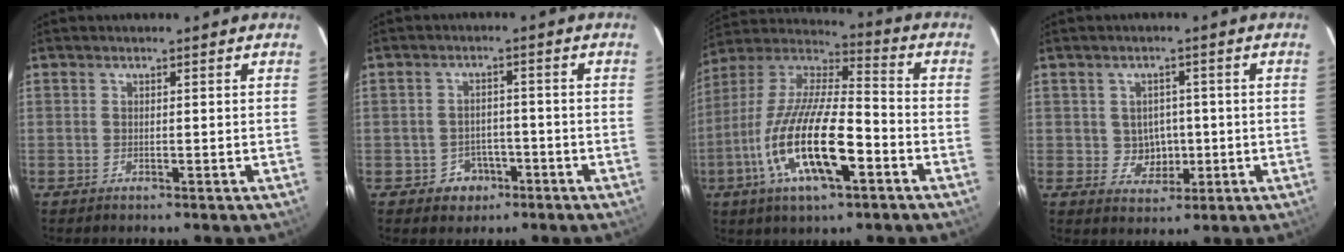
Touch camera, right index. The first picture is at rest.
{"total": 4.7, "force": [-2.5, 3.9, 0.7], "torque": [-0.028, 0.016, -0.024]}
{"total": 20.1, "force": [-7.6, 6.1, 17.6], "torque": [-0.348, -0.025, -0.146]}
{"total": 4.7, "force": [-0.3, 4.5, 1.4], "torque": [-0.032, 0.010, 0.009]}